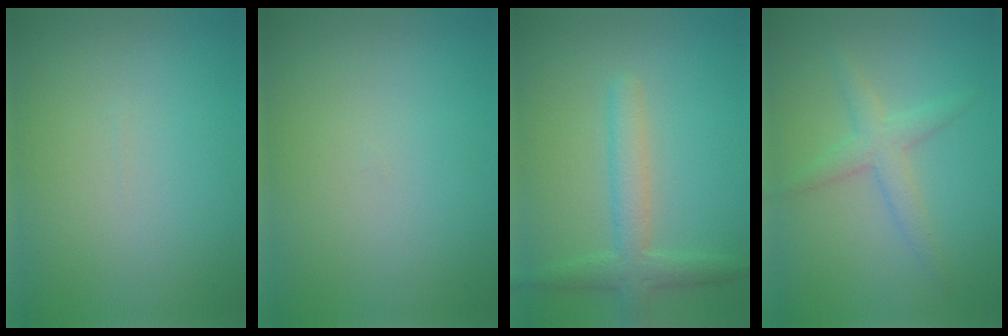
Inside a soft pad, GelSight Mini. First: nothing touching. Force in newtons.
{"total": 0.0}
{"total": 3.4, "press": 3.4, "slide": 0.2}
{"total": 2.5, "press": 2.5, "slide": 0.0}